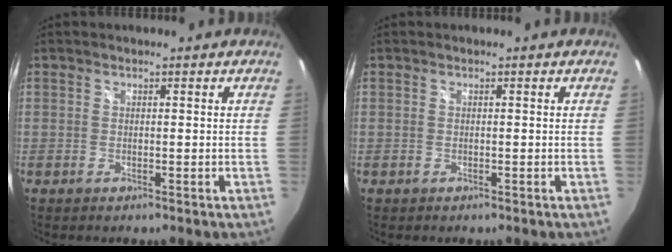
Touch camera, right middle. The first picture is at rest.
{"total": 0.0}